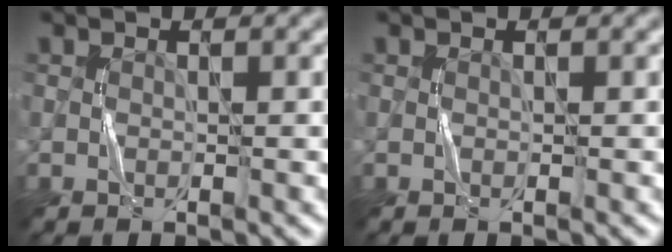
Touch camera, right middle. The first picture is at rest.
{"total": 0.0}